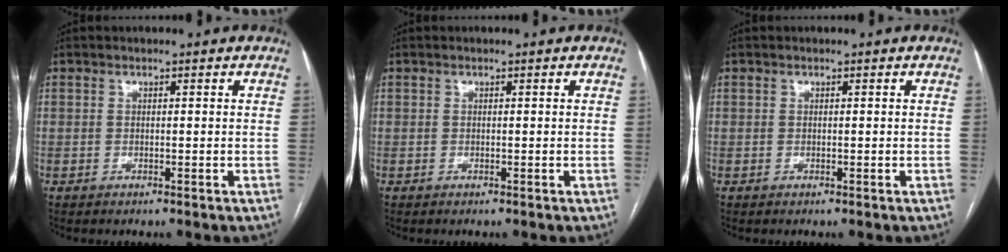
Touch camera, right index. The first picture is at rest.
{"total": 0.0}
{"total": 0.0}